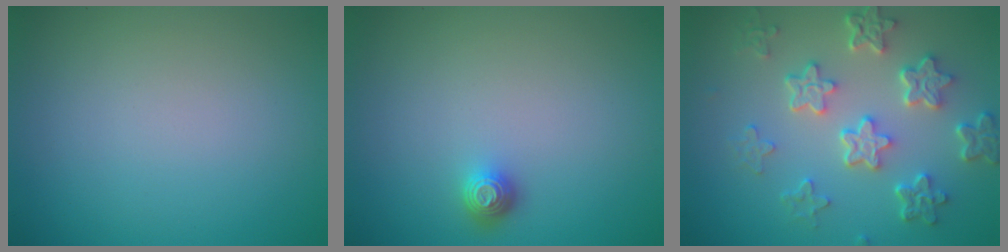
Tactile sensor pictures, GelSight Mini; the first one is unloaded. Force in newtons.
{"total": 1.3, "press": 1.1, "slide": 0.7}
{"total": 5.7, "press": 4.3, "slide": 3.7}